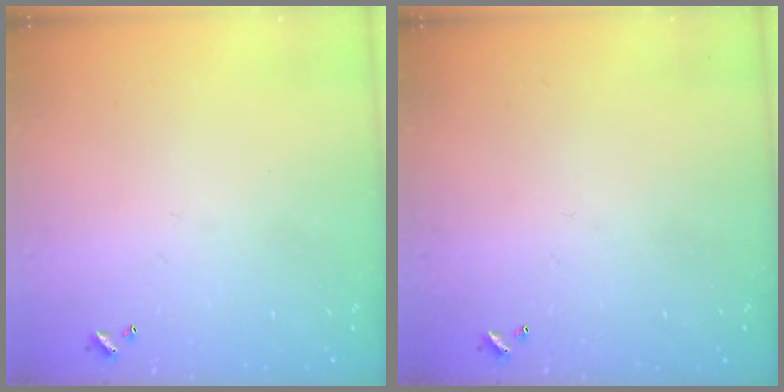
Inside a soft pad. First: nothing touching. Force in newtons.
{"total": 0.0}